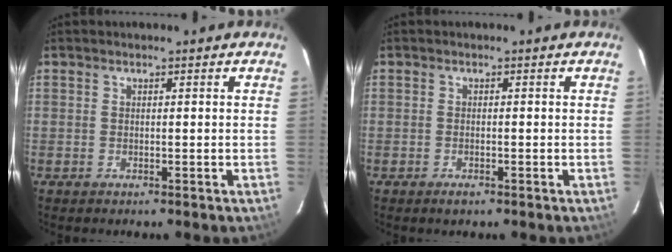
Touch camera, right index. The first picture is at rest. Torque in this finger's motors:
{"motor_torque": [0.31, -0.05, 0.06, 0.02]}